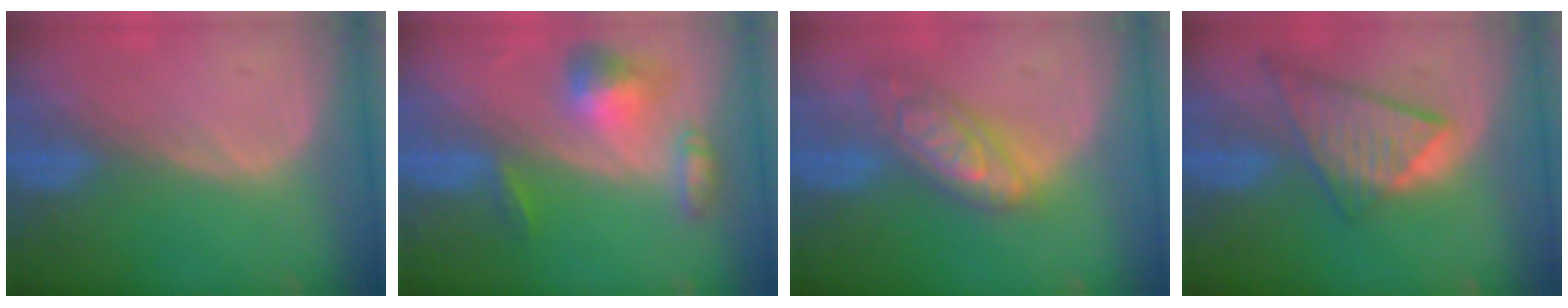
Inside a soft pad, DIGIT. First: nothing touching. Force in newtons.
{"total": 6.5, "press": 6.0, "slide": 2.4}
{"total": 7.5, "press": 7.5, "slide": 0.4}
{"total": 8.9, "press": 7.7, "slide": 4.4}